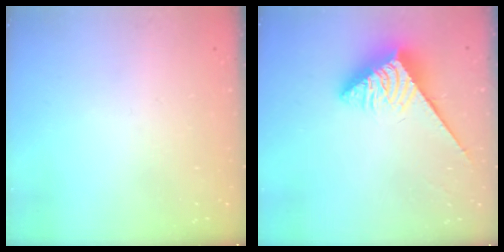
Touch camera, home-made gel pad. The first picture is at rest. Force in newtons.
{"total": 3.9, "press": 3.9, "slide": 0.6}